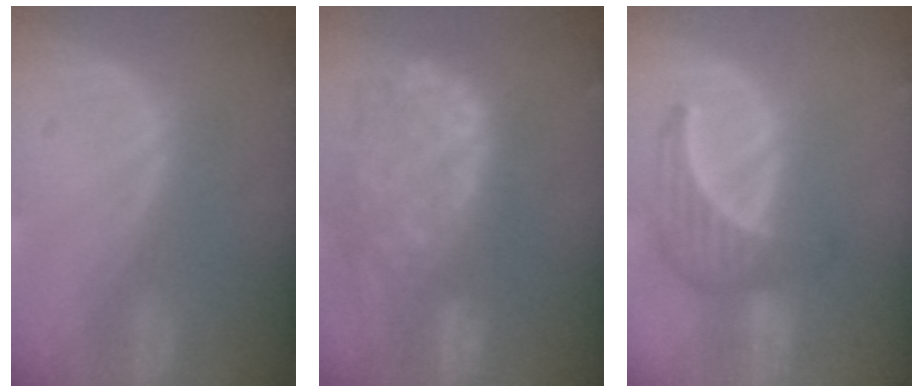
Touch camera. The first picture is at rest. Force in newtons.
{"total": 12.6, "press": 10.3, "slide": 7.2}
{"total": 6.3, "press": 6.0, "slide": 1.9}